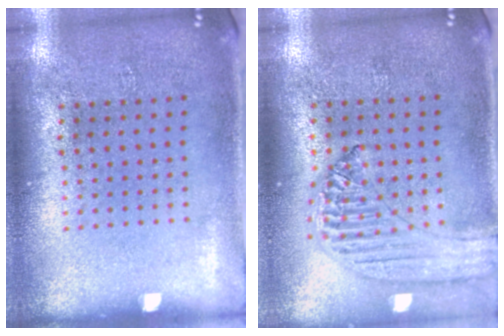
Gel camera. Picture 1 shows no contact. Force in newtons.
{"total": 1.2, "press": 1.2, "slide": 0.1}